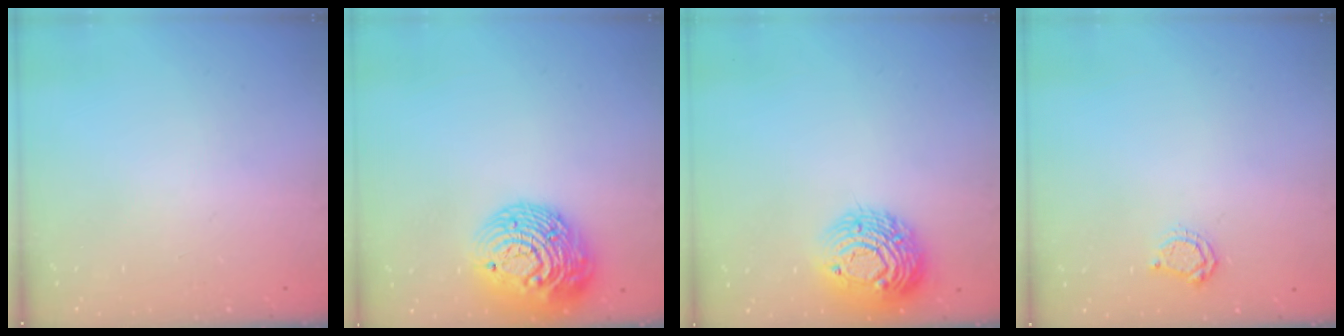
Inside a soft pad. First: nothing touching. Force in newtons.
{"total": 16.8, "press": 16.7, "slide": 1.3}
{"total": 12.9, "press": 12.9, "slide": 1.0}
{"total": 4.9, "press": 4.9, "slide": 0.6}